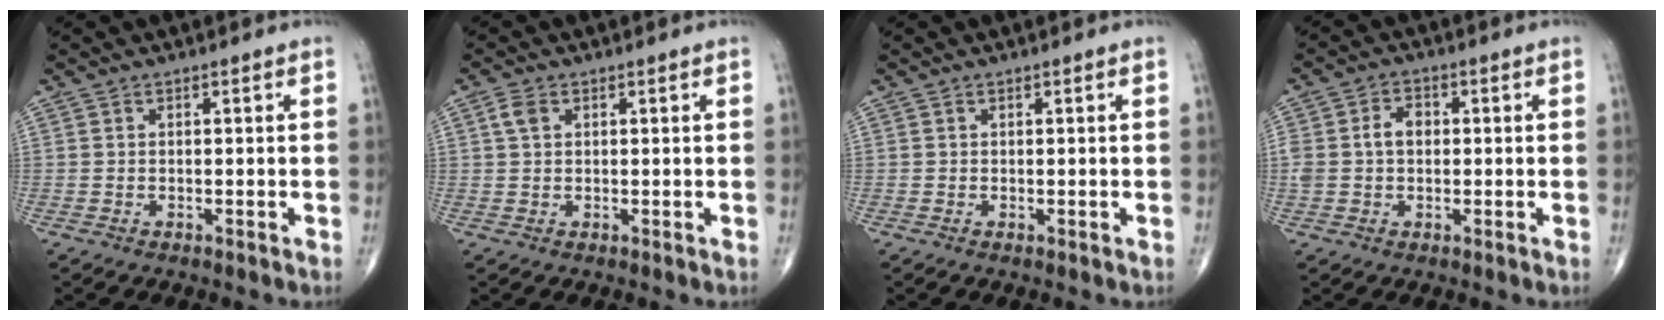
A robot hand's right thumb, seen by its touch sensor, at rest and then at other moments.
{"total": 2.4, "force": [0.9, 1.6, 1.6], "torque": [-0.034, 0.007, 0.018]}
{"total": 0.0}
{"total": 5.3, "force": [0.4, 3.8, 3.7], "torque": [-0.074, 0.019, 0.007]}